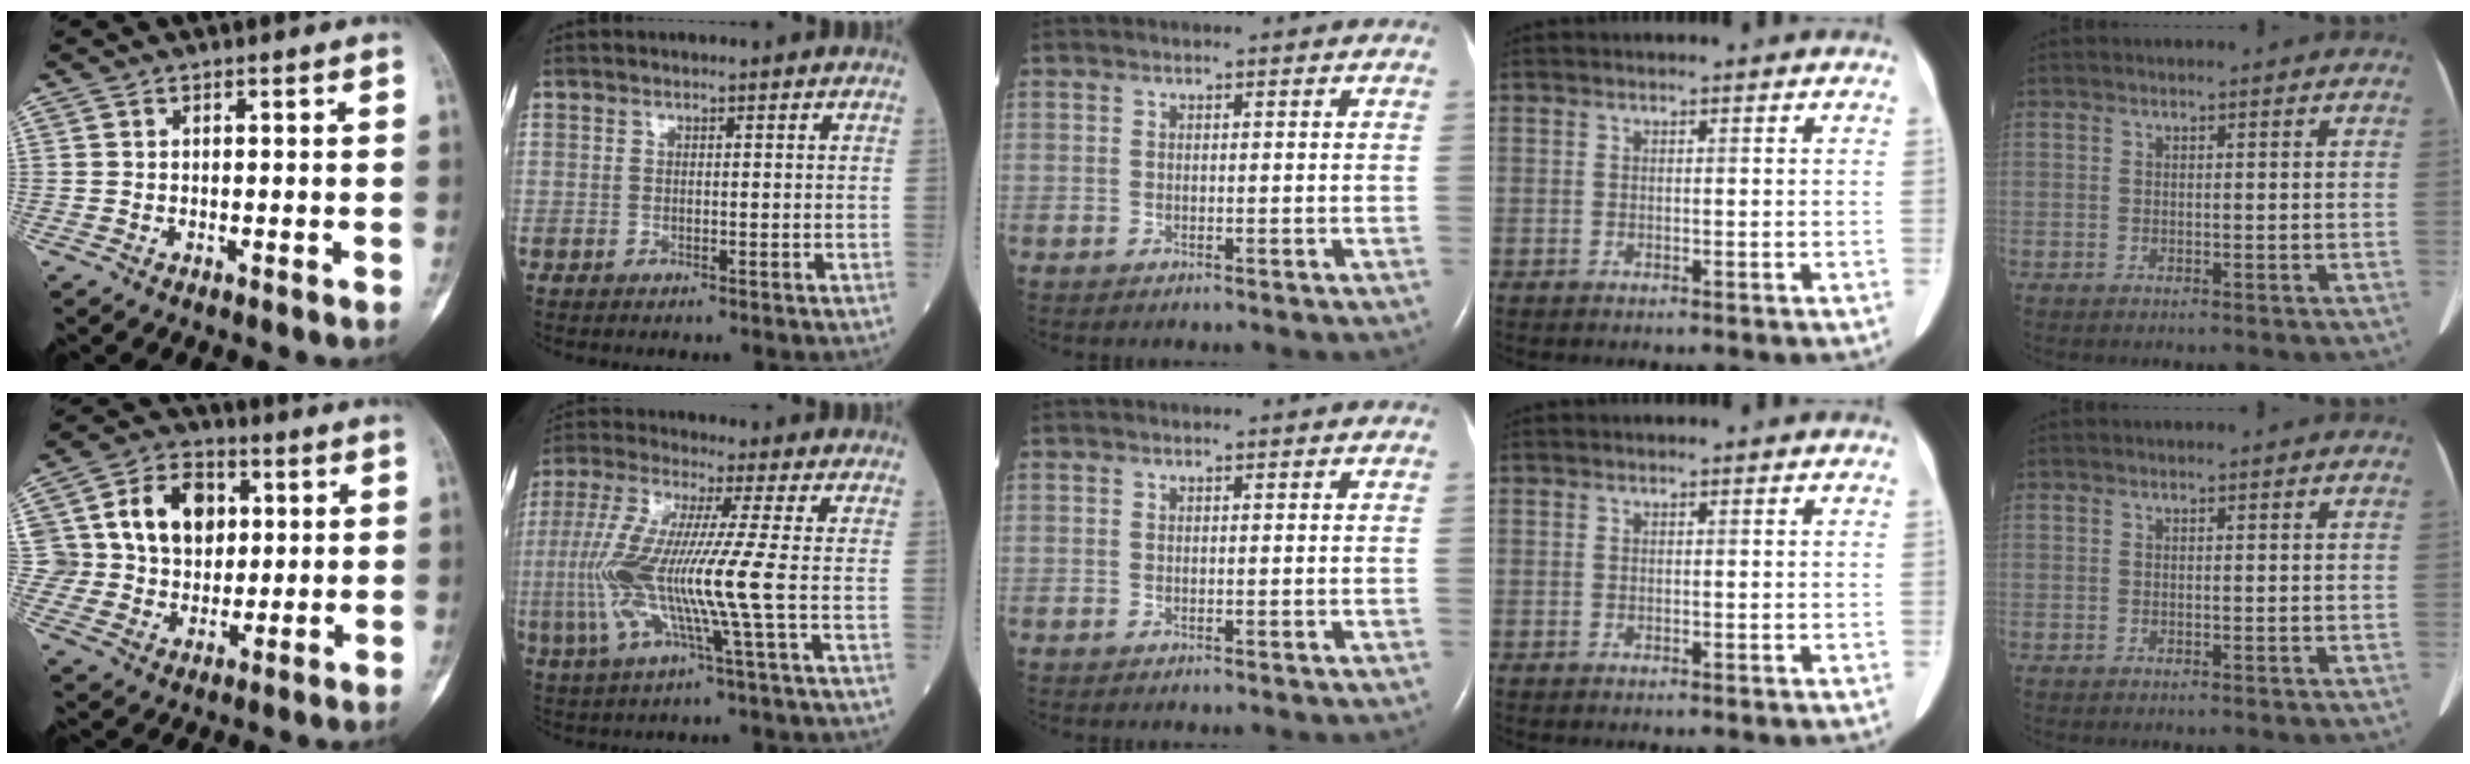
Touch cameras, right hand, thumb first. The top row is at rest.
{"thumb": {"total": 15.3, "force": [3.7, 12.4, 8.2], "torque": [-0.100, 0.010, 0.071]}, "index": {"total": 12.8, "force": [-1.9, -1.0, 12.6], "torque": [-0.273, -0.011, -0.046]}}